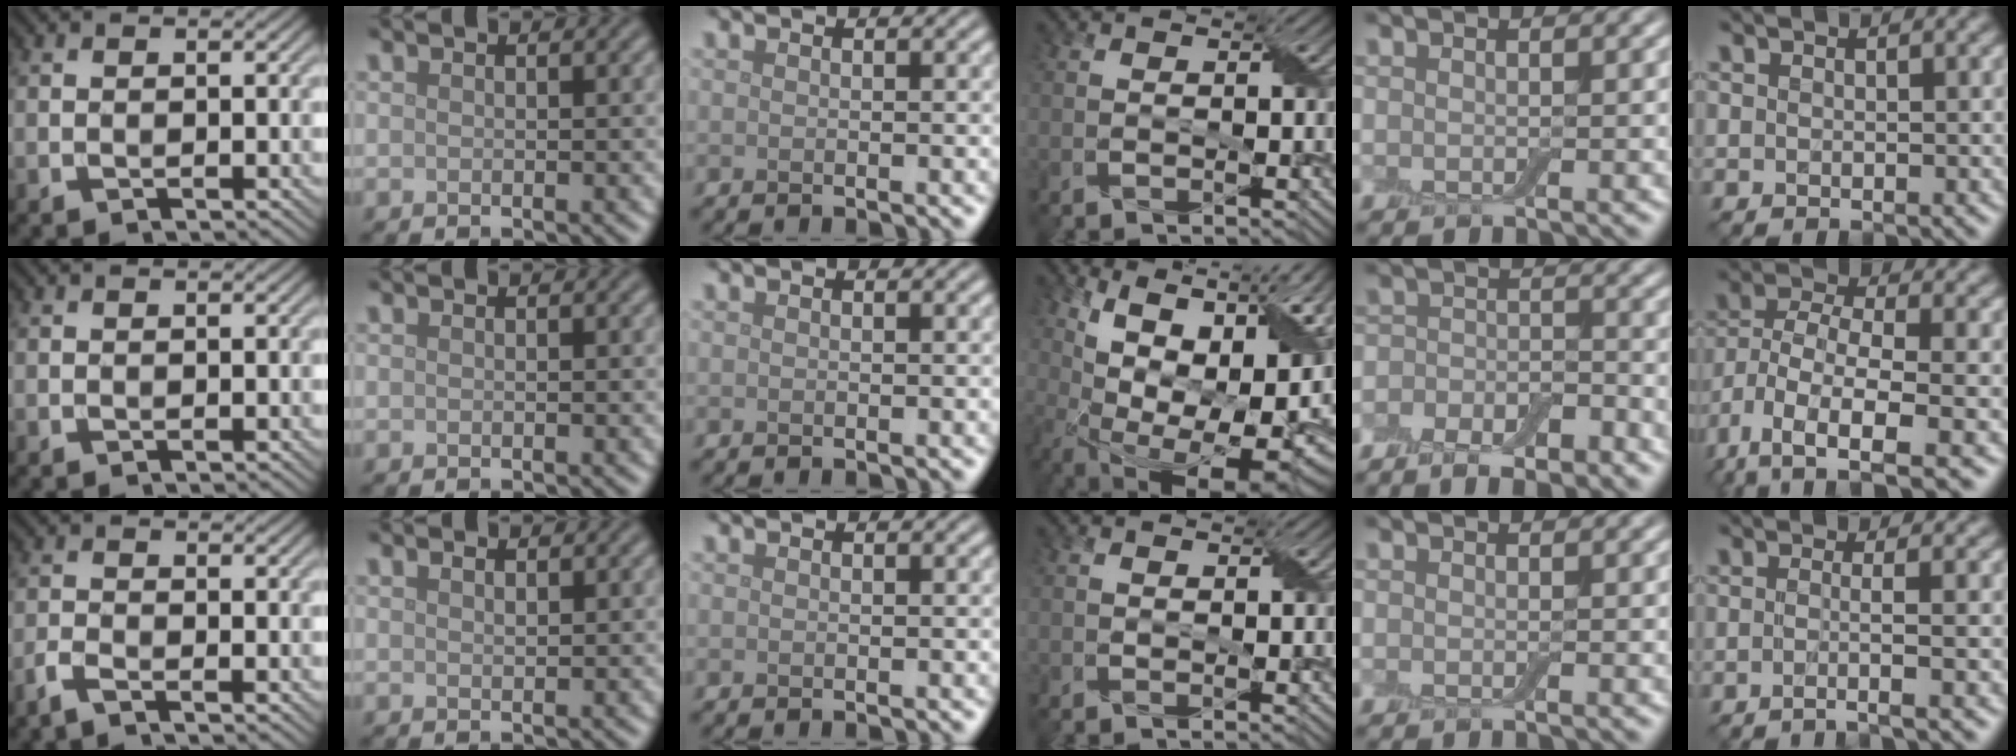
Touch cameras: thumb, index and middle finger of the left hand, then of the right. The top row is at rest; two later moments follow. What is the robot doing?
{"motion": "peel", "object": "bubble wrap"}